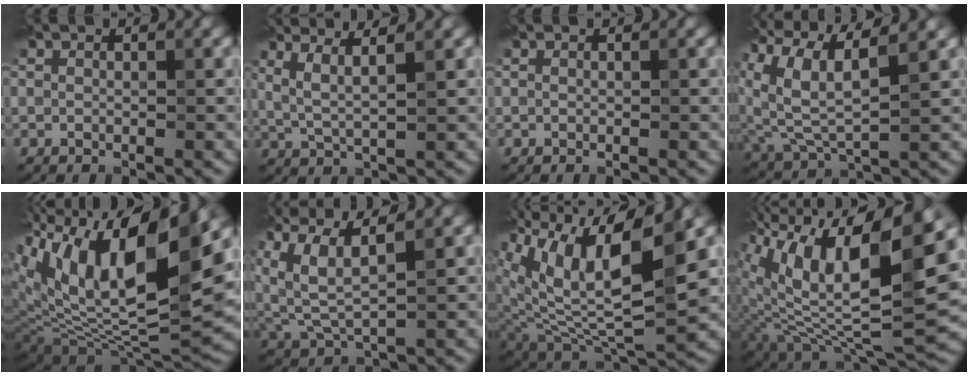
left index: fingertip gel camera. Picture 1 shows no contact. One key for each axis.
{"total": 3.6, "fx": 1.7, "fy": 0.5, "fz": 3.2, "tx": -0.062, "ty": 0.000, "tz": 0.039}
{"total": 0.0}
{"total": 11.0, "fx": 5.7, "fy": 5.0, "fz": 8.1, "tx": -0.183, "ty": 0.037, "tz": 0.108}
{"total": 16.7, "fx": 6.6, "fy": 7.0, "fz": 13.7, "tx": -0.261, "ty": 0.027, "tz": 0.110}
{"total": 8.9, "fx": 4.5, "fy": 4.0, "fz": 6.6, "tx": -0.169, "ty": 0.030, "tz": 0.097}
{"total": 12.7, "fx": 5.7, "fy": 4.9, "fz": 10.2, "tx": -0.198, "ty": 0.000, "tz": 0.116}
{"total": 15.7, "fx": 4.3, "fy": 6.7, "fz": 13.5, "tx": -0.254, "ty": 0.000, "tz": 0.078}